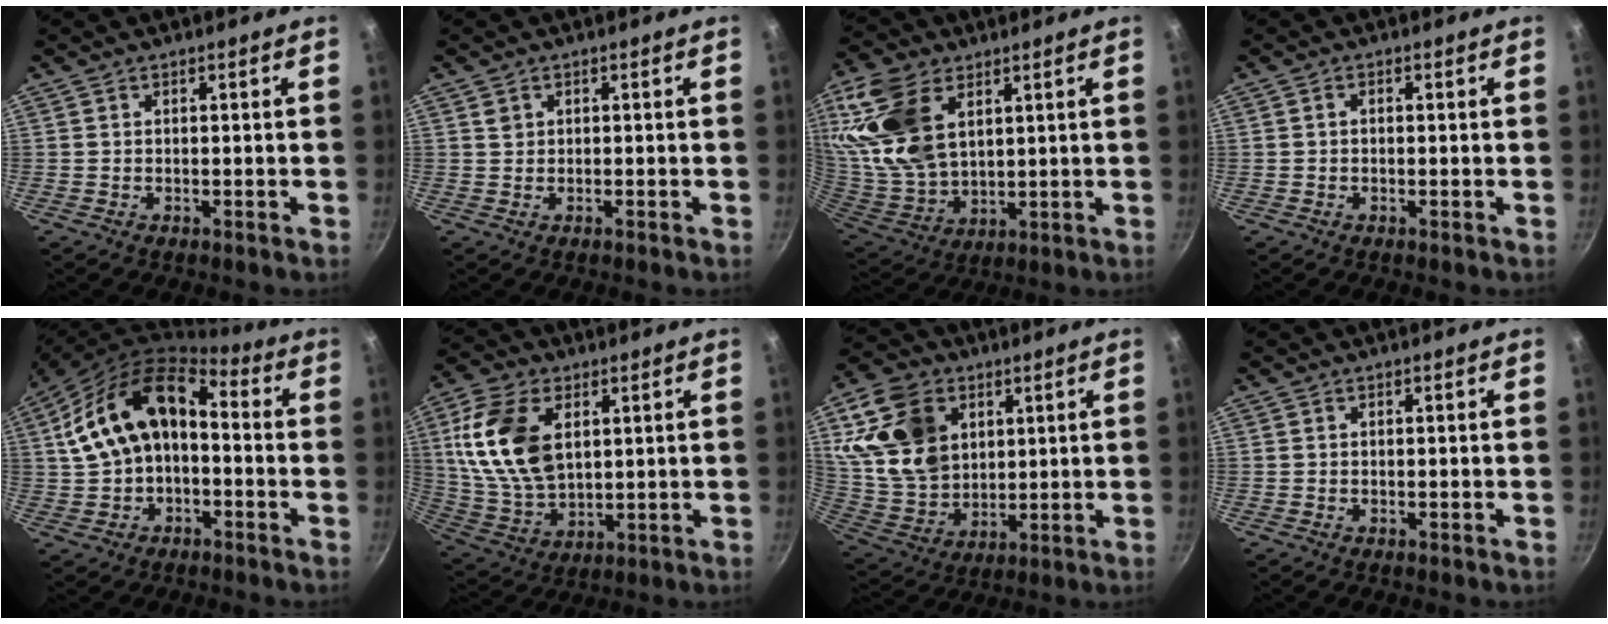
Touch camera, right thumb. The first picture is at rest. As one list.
[{"total": 0.8, "force": [0.3, 0.6, 0.3], "torque": [-0.006, 0.001, 0.004]}, {"total": 18.8, "force": [7.4, 11.7, 12.8], "torque": [-0.253, -0.029, 0.155]}, {"total": 0.7, "force": [0.0, 0.4, 0.5], "torque": [-0.012, 0.006, -0.001]}, {"total": 15.4, "force": [0.5, 9.7, 12.0], "torque": [-0.198, 0.053, 0.001]}, {"total": 16.9, "force": [4.5, 10.3, 12.6], "torque": [-0.229, -0.011, 0.098]}, {"total": 17.8, "force": [5.9, 13.2, 10.4], "torque": [-0.173, -0.016, 0.124]}, {"total": 0.0}]